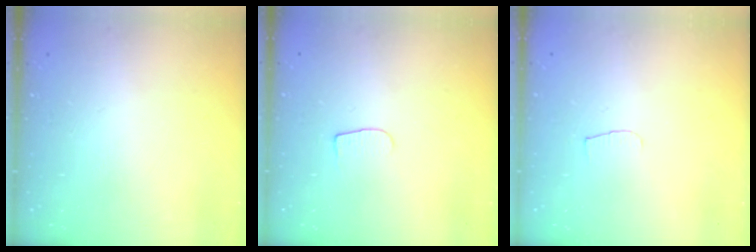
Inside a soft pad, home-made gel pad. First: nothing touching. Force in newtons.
{"total": 3.8, "press": 3.8, "slide": 0.5}
{"total": 3.8, "press": 3.8, "slide": 0.4}